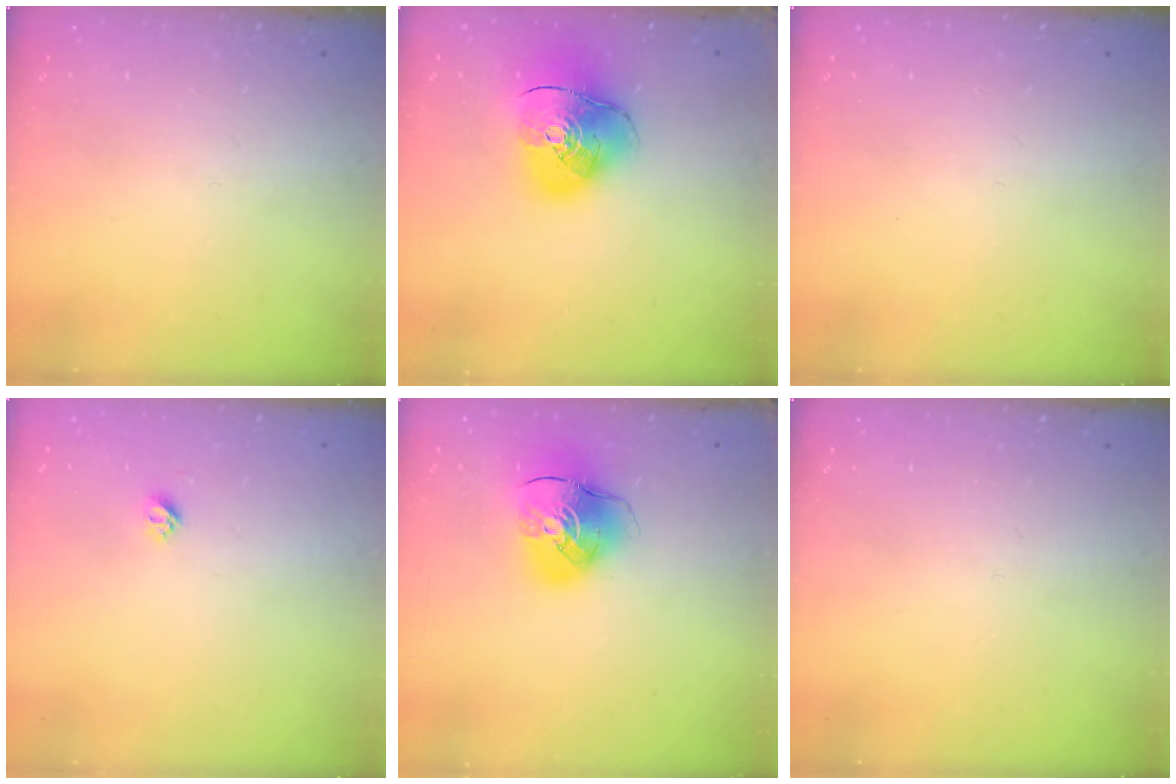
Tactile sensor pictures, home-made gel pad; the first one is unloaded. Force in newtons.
{"total": 14.3, "press": 14.2, "slide": 1.9}
{"total": 0.0}
{"total": 4.1, "press": 4.1, "slide": 0.5}
{"total": 12.6, "press": 12.5, "slide": 1.6}
{"total": 0.0}